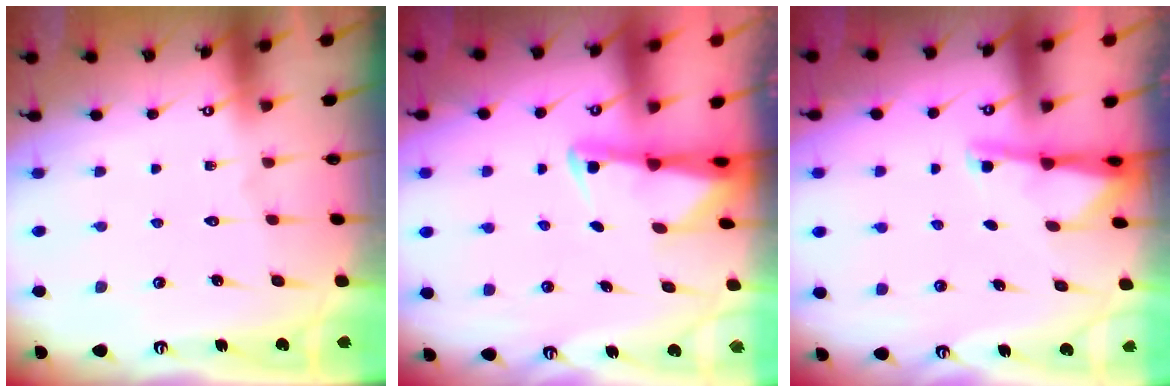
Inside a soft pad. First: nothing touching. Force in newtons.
{"total": 2.2, "press": 2.2, "slide": 0.5}
{"total": 2.9, "press": 2.8, "slide": 0.5}